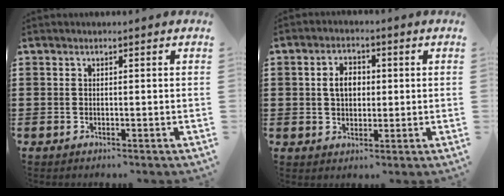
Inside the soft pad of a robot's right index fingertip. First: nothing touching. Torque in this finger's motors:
{"motor_torque": [0.18, 0.01, 0.46, 0.10]}